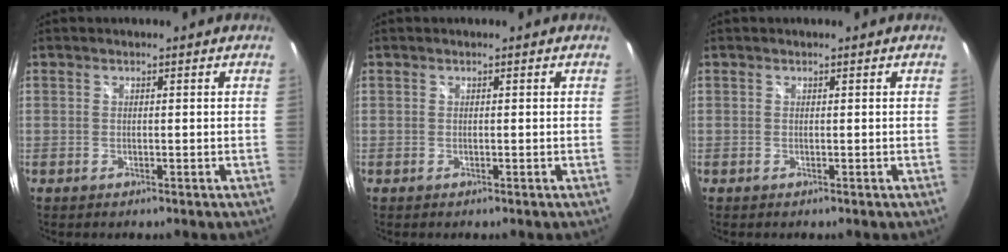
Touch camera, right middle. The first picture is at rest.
{"total": 0.0}
{"total": 0.0}